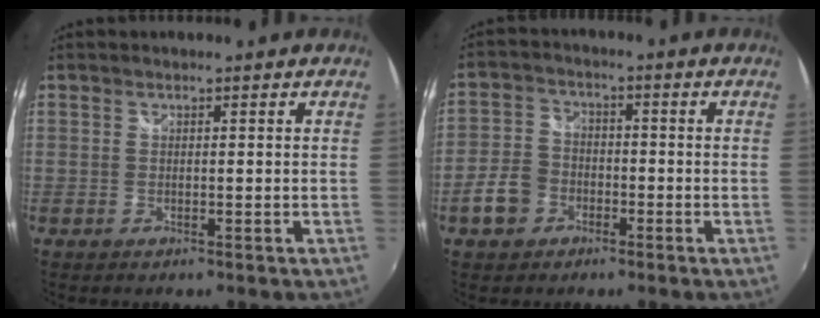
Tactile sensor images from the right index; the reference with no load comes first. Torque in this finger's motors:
{"motor_torque": [0.09, 0.02, -0.26, -0.21]}